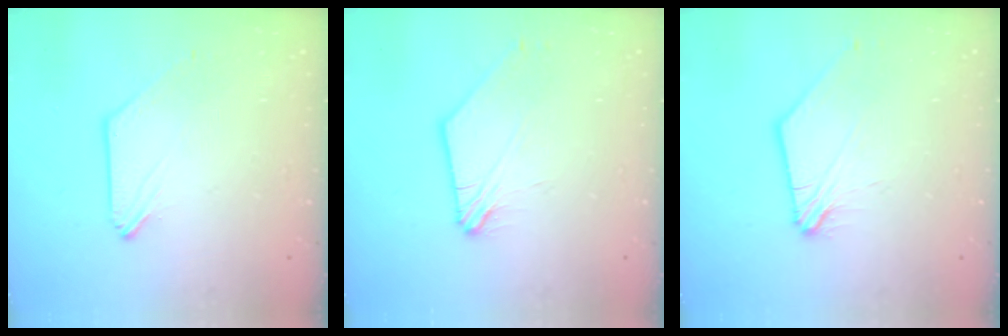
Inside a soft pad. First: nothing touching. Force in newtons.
{"total": 2.8, "press": 2.8, "slide": 0.3}
{"total": 2.0, "press": 1.9, "slide": 0.4}